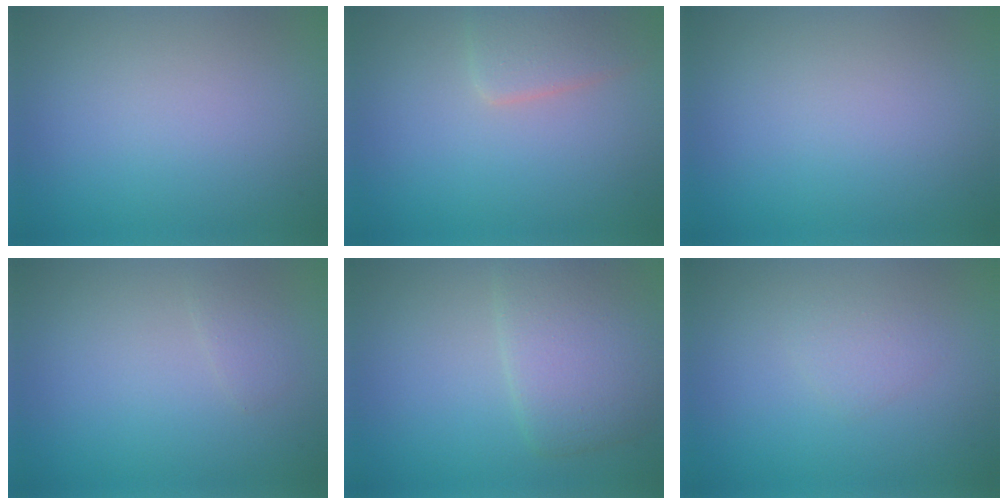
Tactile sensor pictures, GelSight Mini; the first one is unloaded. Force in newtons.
{"total": 2.9, "press": 2.9, "slide": 0.3}
{"total": 0.0}
{"total": 0.9, "press": 0.9, "slide": 0.0}
{"total": 5.1, "press": 5.1, "slide": 0.2}
{"total": 1.1, "press": 1.1, "slide": 0.0}